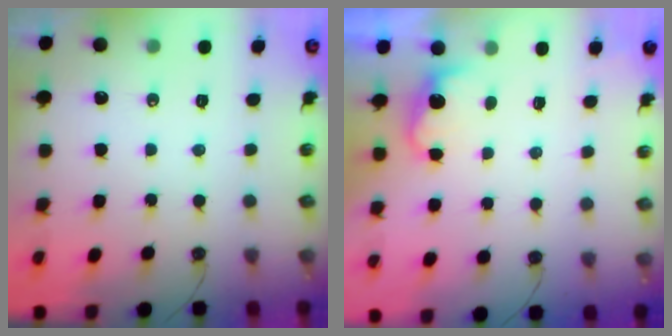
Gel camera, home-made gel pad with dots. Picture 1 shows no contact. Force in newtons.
{"total": 2.7, "press": 2.6, "slide": 0.8}